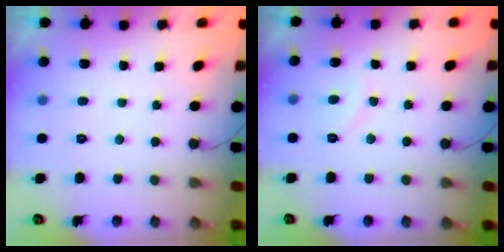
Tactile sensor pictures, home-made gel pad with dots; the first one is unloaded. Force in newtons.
{"total": 6.5, "press": 6.4, "slide": 0.6}